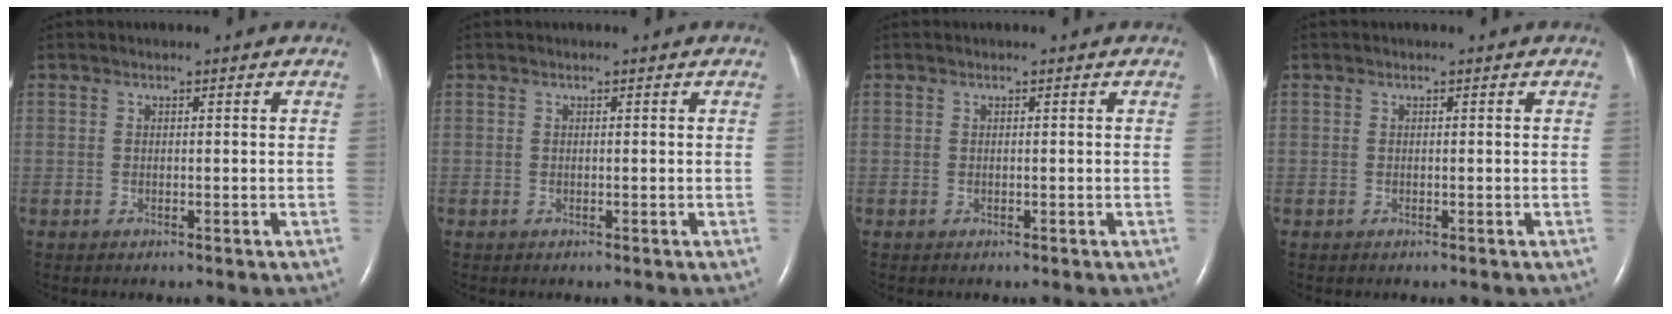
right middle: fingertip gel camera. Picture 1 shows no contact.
{"total": 0.0}
{"total": 0.0}
{"total": 0.0}